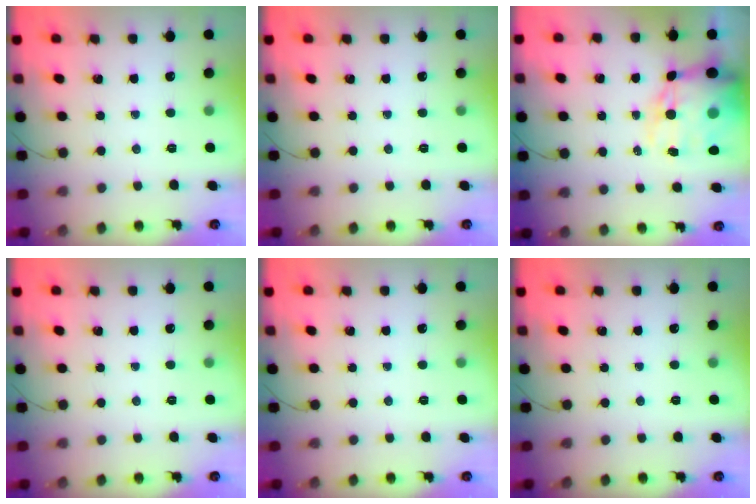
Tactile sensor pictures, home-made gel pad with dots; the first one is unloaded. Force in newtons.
{"total": 0.0}
{"total": 18.8, "press": 18.4, "slide": 3.9}
{"total": 0.0}
{"total": 0.0}
{"total": 0.0}